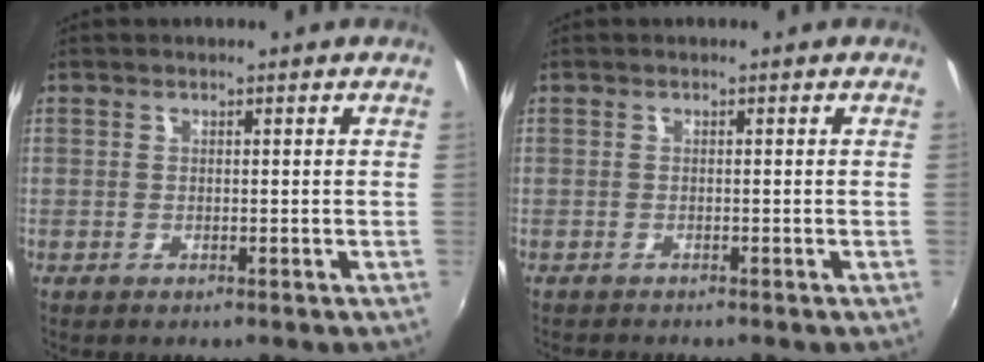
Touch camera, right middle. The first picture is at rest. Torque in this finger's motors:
{"motor_torque": [0.98, -1.16, 0.20, 0.06]}